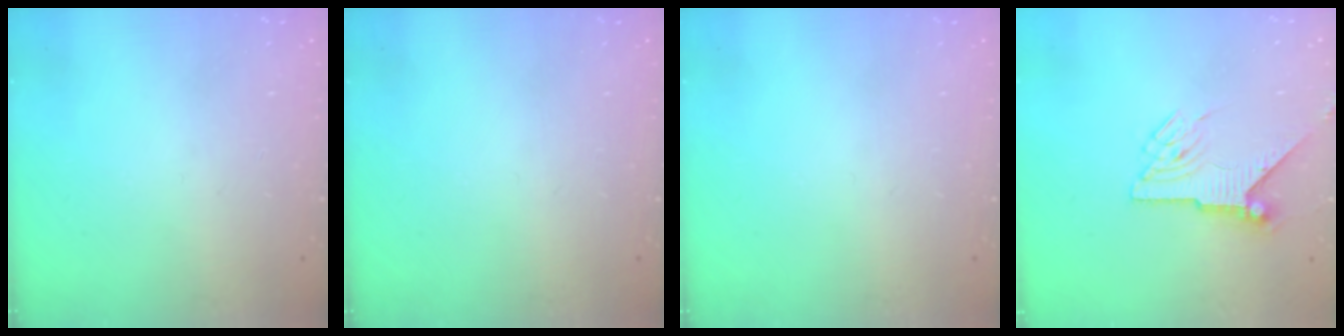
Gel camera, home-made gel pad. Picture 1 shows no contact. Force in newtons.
{"total": 0.0}
{"total": 0.0}
{"total": 7.3, "press": 7.3, "slide": 0.7}